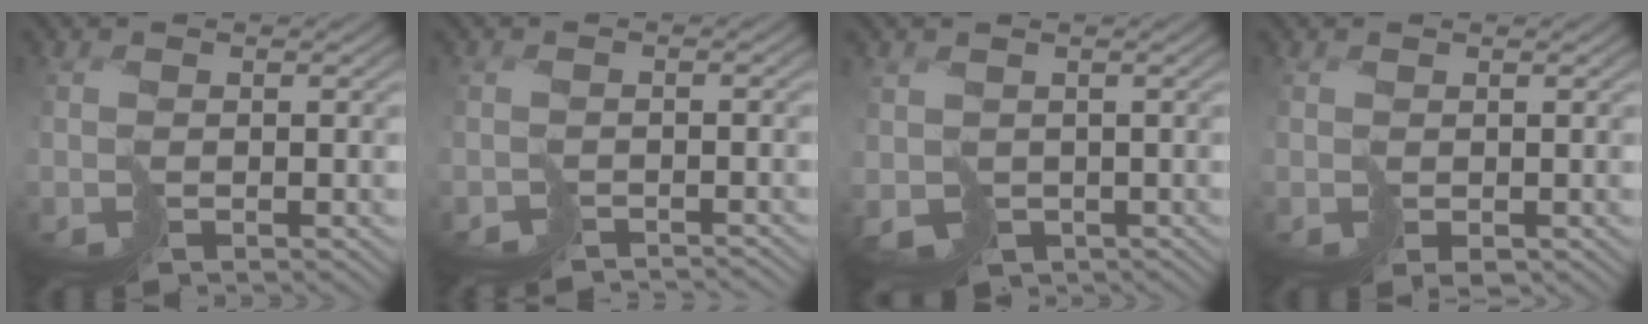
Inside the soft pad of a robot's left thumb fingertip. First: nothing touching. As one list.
[{"total": 3.0, "force": [-3.0, 0.0, -0.2], "torque": [0.012, -0.008, -0.052]}, {"total": 2.5, "force": [-0.2, 2.3, 0.8], "torque": [-0.024, -0.020, -0.001]}, {"total": 1.6, "force": [-0.3, 1.1, 1.1], "torque": [-0.020, -0.006, 0.003]}]